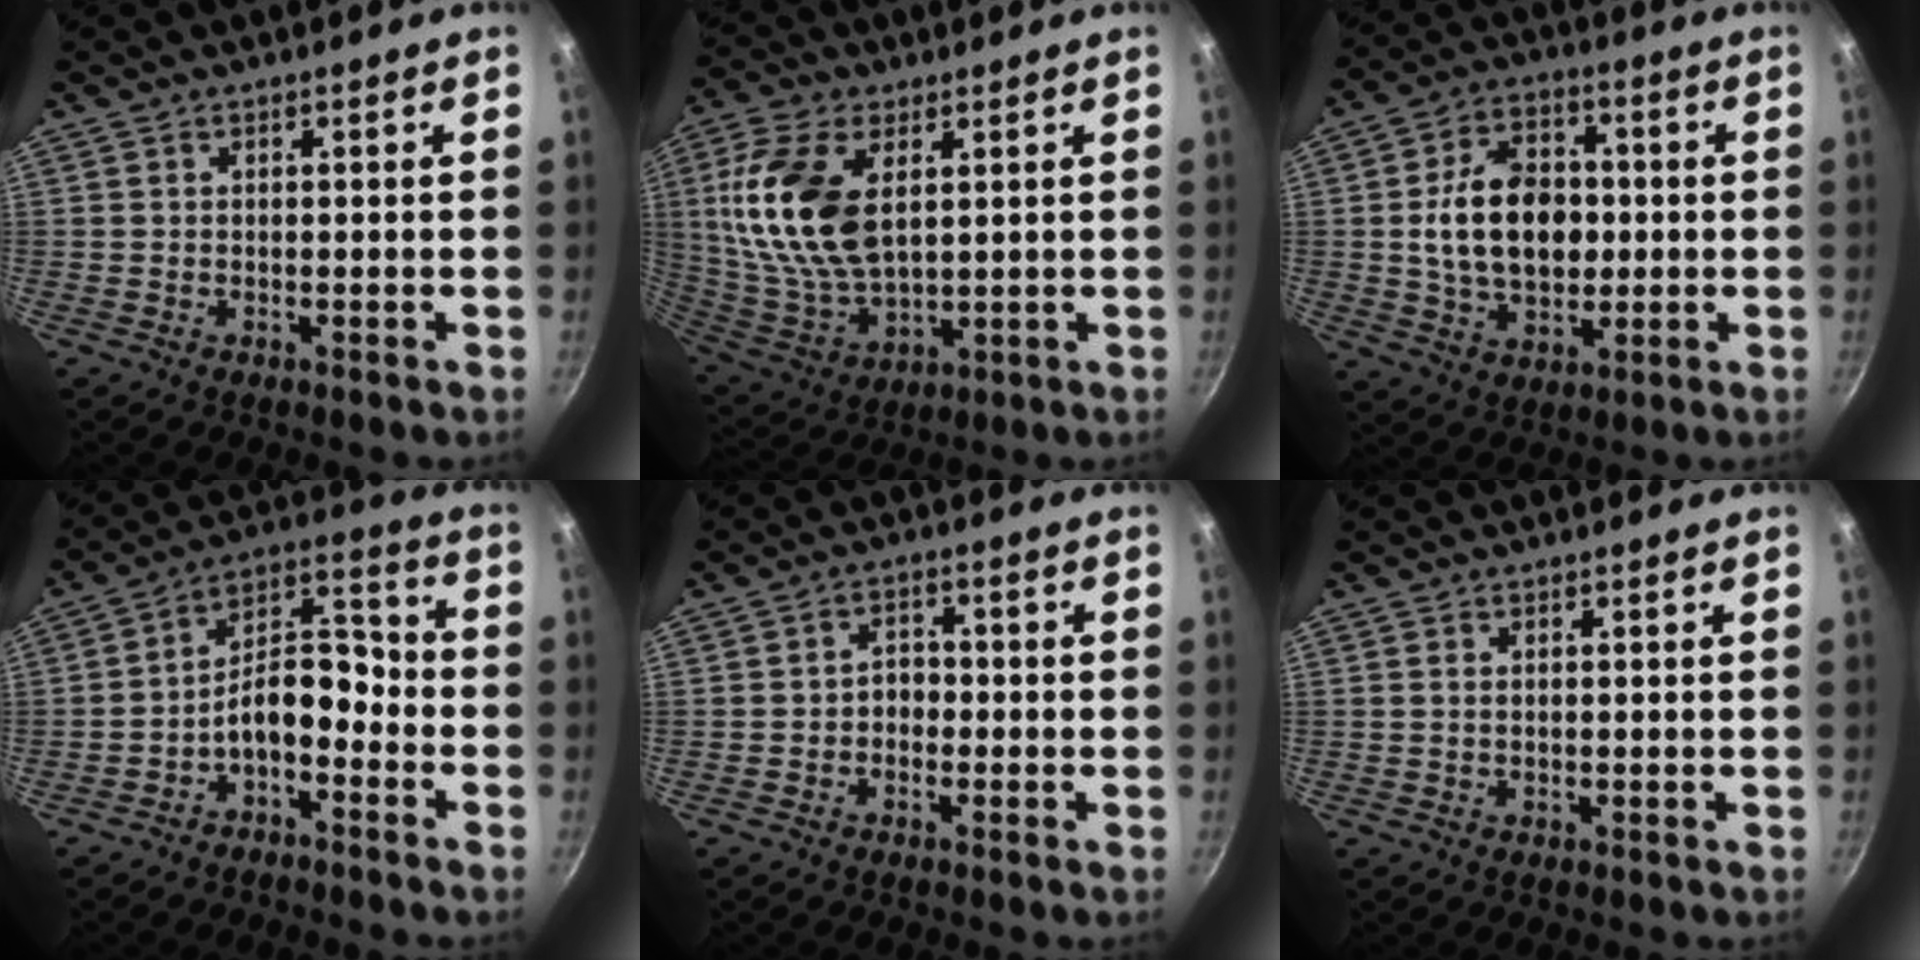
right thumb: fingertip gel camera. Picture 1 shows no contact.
{"total": 17.7, "force": [4.4, 9.8, 14.1], "torque": [-0.275, -0.015, 0.095]}
{"total": 15.2, "force": [0.3, 10.5, 10.9], "torque": [-0.152, 0.013, 0.004]}
{"total": 9.8, "force": [-4.5, 5.4, 6.8], "torque": [-0.094, 0.074, -0.082]}
{"total": 2.9, "force": [-1.0, 2.2, 1.5], "torque": [-0.003, 0.016, -0.020]}
{"total": 0.6, "force": [0.2, 0.3, 0.5], "torque": [-0.011, 0.000, 0.003]}